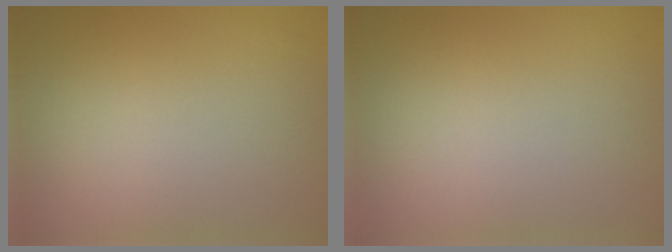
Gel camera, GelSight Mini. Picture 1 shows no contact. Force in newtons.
{"total": 0.0}